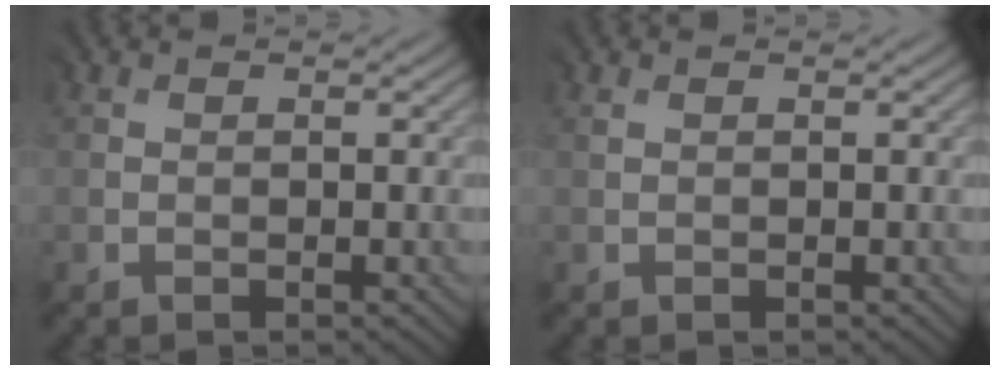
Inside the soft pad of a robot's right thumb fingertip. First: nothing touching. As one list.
[{"total": 0.5, "force": [0.4, 0.2, 0.3], "torque": [-0.008, 0.000, 0.010]}]